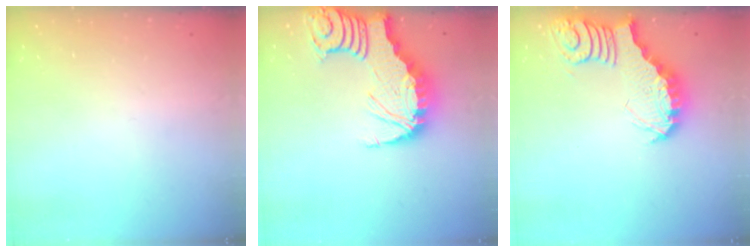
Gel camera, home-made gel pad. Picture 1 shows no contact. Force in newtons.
{"total": 4.2, "press": 4.2, "slide": 0.5}
{"total": 3.9, "press": 3.9, "slide": 0.4}